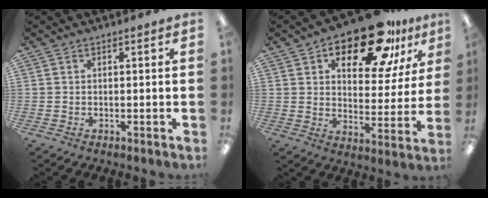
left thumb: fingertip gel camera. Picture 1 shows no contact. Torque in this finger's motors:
{"motor_torque": [0.14, 0.98, 1.68, -1.09, 0.12]}